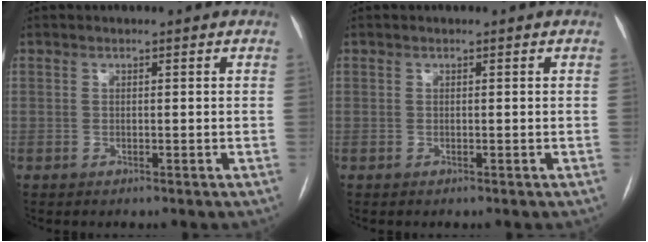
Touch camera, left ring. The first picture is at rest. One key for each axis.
{"total": 0.0}